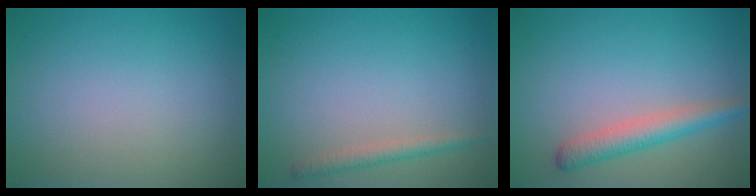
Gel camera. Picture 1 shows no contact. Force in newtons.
{"total": 1.5, "press": 1.5, "slide": 0.1}
{"total": 3.1, "press": 3.1, "slide": 0.1}